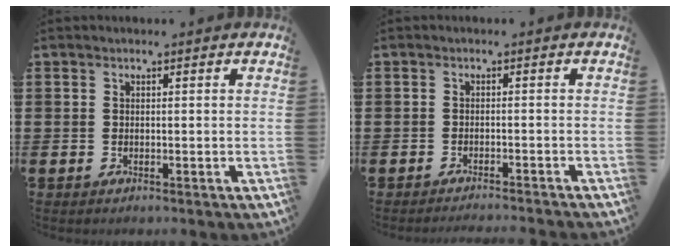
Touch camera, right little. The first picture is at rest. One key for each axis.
{"total": 1.1, "fx": -1.1, "fy": -0.3, "fz": 0.0, "tx": 0.001, "ty": 0.002, "tz": -0.022}